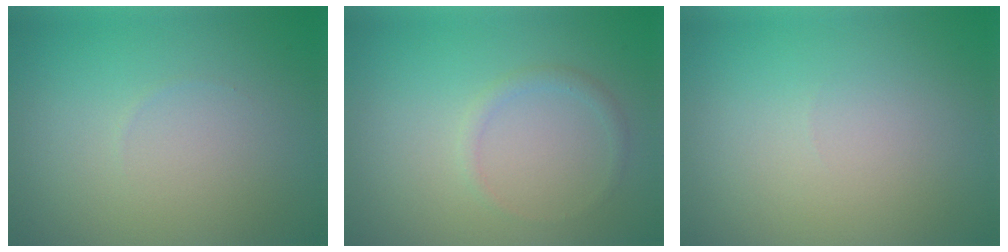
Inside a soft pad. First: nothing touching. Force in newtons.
{"total": 1.1, "press": 1.1, "slide": 0.1}
{"total": 0.0}